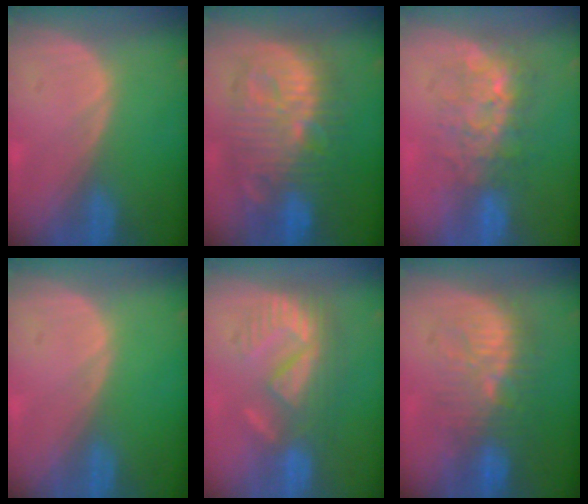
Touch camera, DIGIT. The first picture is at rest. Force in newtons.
{"total": 12.4, "press": 12.3, "slide": 1.0}
{"total": 8.1, "press": 7.5, "slide": 3.1}
{"total": 0.0}
{"total": 9.5, "press": 8.2, "slide": 4.8}
{"total": 9.2, "press": 8.9, "slide": 2.1}